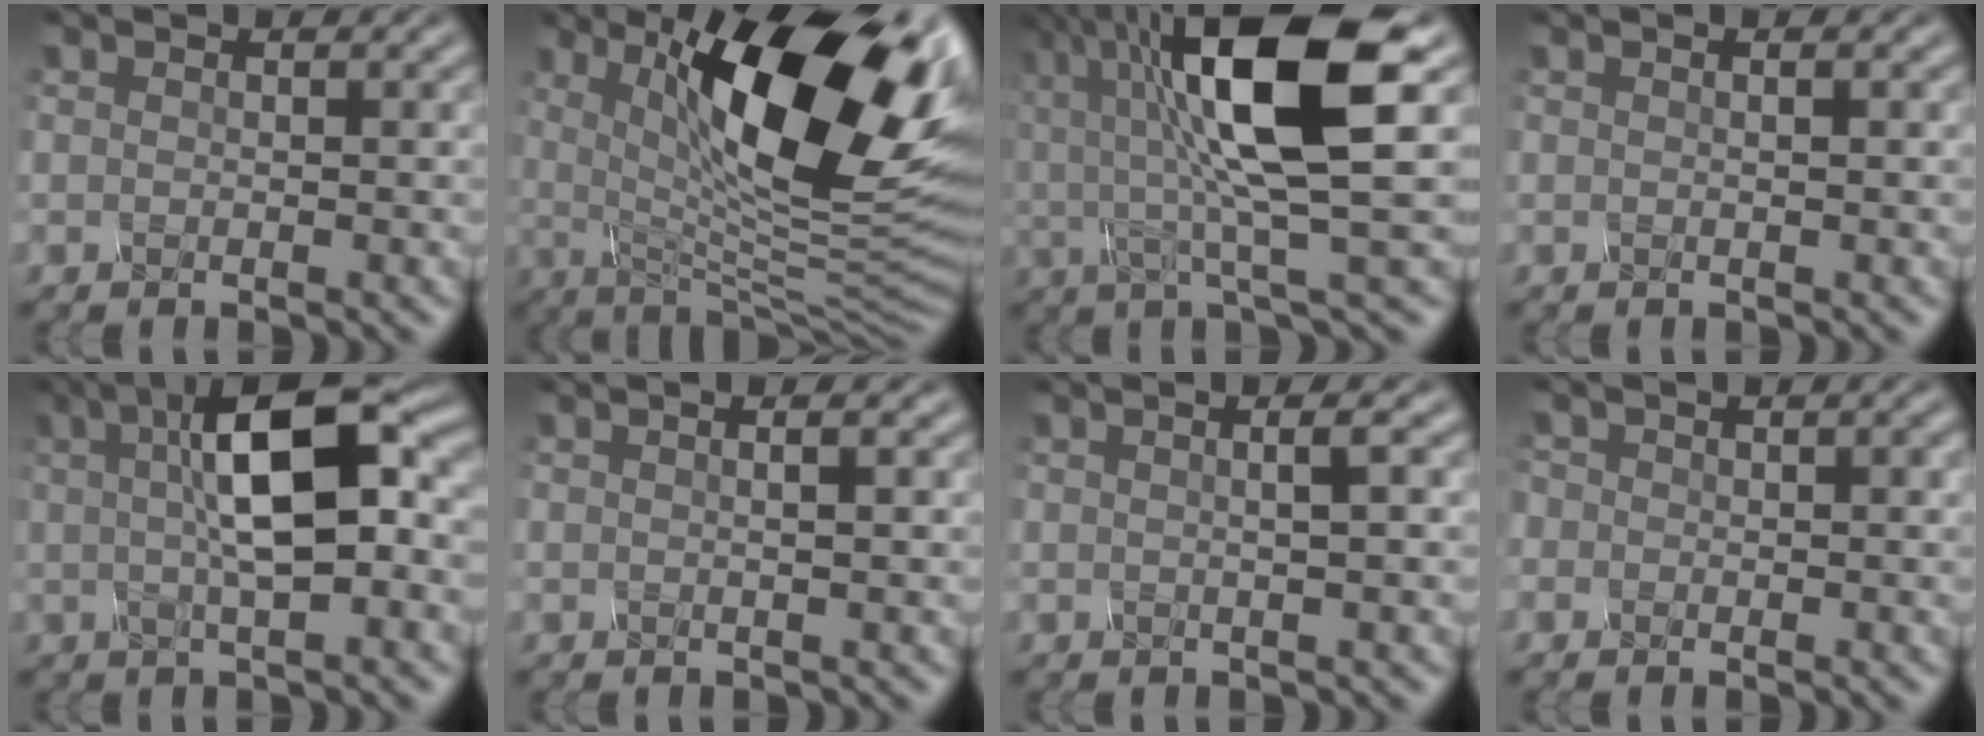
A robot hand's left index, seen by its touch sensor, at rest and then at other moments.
{"total": 14.4, "force": [4.3, 4.7, 12.9], "torque": [-0.181, -0.008, 0.066]}
{"total": 11.3, "force": [3.1, 2.8, 10.5], "torque": [-0.189, 0.005, 0.054]}
{"total": 0.8, "force": [0.2, 0.2, 0.7], "torque": [-0.011, 0.005, -0.001]}
{"total": 9.6, "force": [1.7, 2.7, 9.0], "torque": [-0.136, 0.017, 0.022]}
{"total": 2.3, "force": [0.7, 1.0, 2.0], "torque": [-0.011, 0.006, -0.011]}
{"total": 3.5, "force": [0.9, 1.5, 3.0], "torque": [-0.016, 0.020, -0.014]}
{"total": 1.3, "force": [-0.2, 1.2, 0.5], "torque": [-0.004, 0.000, -0.009]}